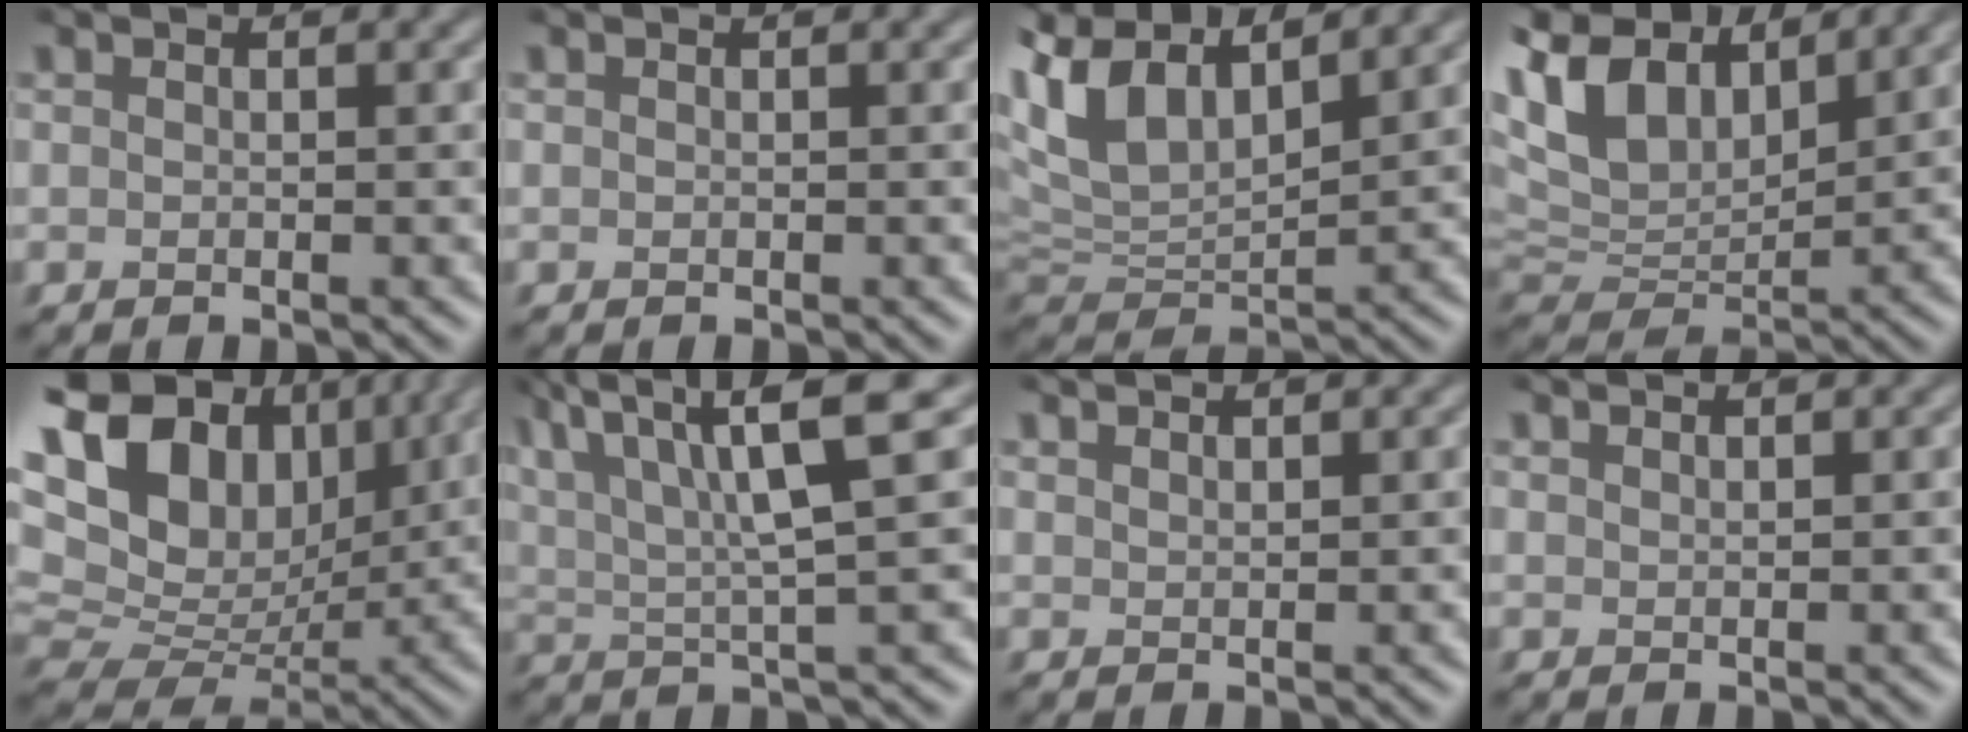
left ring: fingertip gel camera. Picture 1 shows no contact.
{"total": 0.0}
{"total": 7.8, "force": [4.4, 3.7, 5.3], "torque": [-0.123, 0.014, 0.084]}
{"total": 10.0, "force": [5.8, 5.5, 5.9], "torque": [-0.142, 0.025, 0.106]}
{"total": 14.9, "force": [6.1, 9.9, 9.3], "torque": [-0.205, 0.044, 0.123]}
{"total": 10.3, "force": [4.9, 2.1, 8.8], "torque": [-0.145, 0.026, 0.084]}
{"total": 1.3, "force": [1.3, 0.1, 0.2], "torque": [-0.003, 0.002, 0.023]}
{"total": 1.0, "force": [0.9, 0.1, 0.1], "torque": [0.000, 0.001, 0.018]}